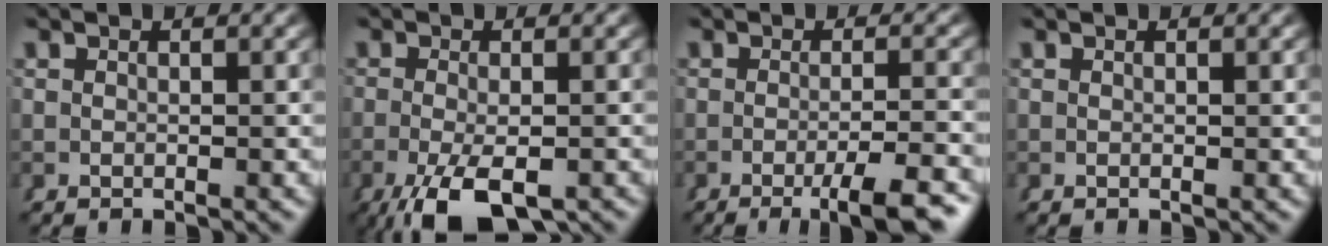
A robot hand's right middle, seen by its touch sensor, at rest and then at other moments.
{"total": 6.1, "force": [-3.9, 1.8, 4.3], "torque": [-0.082, -0.027, -0.046]}
{"total": 5.7, "force": [-3.5, 0.6, 4.5], "torque": [-0.054, -0.006, -0.052]}
{"total": 0.0}